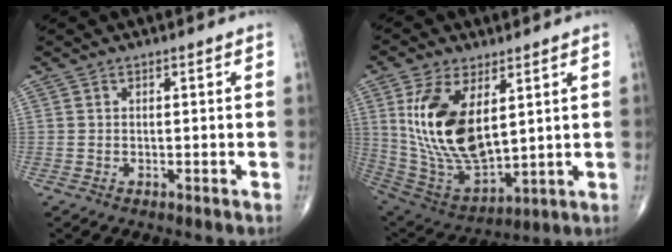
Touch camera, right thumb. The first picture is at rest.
{"total": 18.5, "force": [4.8, 9.5, 15.1], "torque": [-0.281, -0.025, 0.111]}